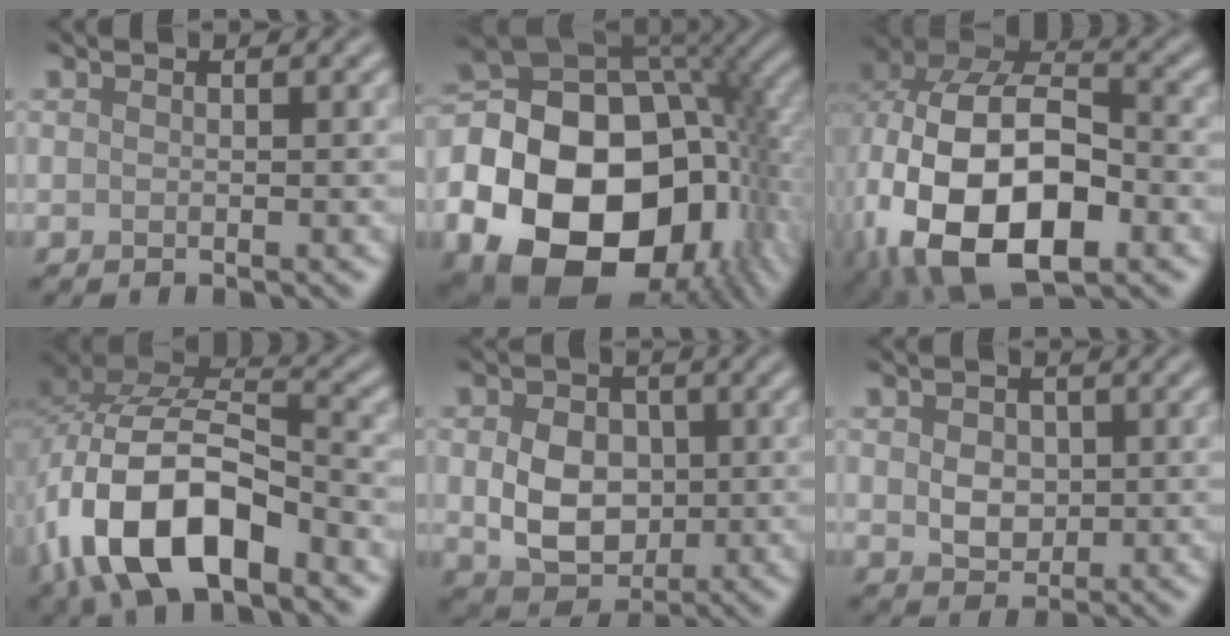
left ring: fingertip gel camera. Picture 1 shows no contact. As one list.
[{"total": 21.8, "force": [-5.9, 15.4, 14.2], "torque": [-0.258, -0.031, -0.075]}, {"total": 16.4, "force": [-3.9, 9.9, 12.5], "torque": [-0.236, -0.014, -0.067]}, {"total": 13.0, "force": [-5.8, 6.4, 9.7], "torque": [-0.188, 0.002, -0.115]}, {"total": 6.0, "force": [0.0, 4.6, 3.9], "torque": [-0.073, -0.006, 0.002]}, {"total": 3.0, "force": [0.3, 2.3, 1.9], "torque": [-0.033, -0.004, 0.004]}]